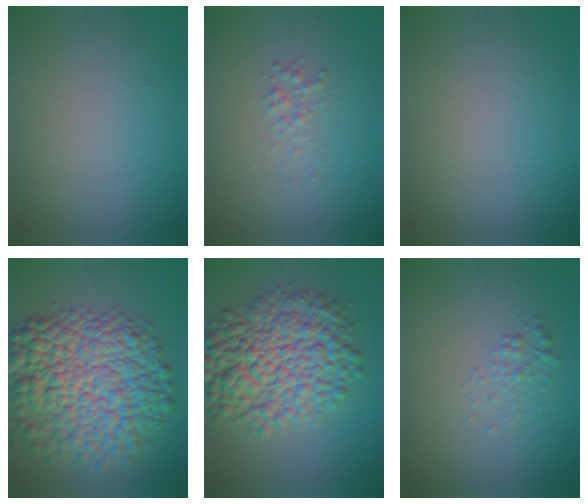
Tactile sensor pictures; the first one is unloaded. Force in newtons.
{"total": 1.1, "press": 1.1, "slide": 0.1}
{"total": 0.0}
{"total": 13.7, "press": 13.7, "slide": 0.3}
{"total": 10.8, "press": 10.8, "slide": 0.1}
{"total": 1.3, "press": 1.3, "slide": 0.0}